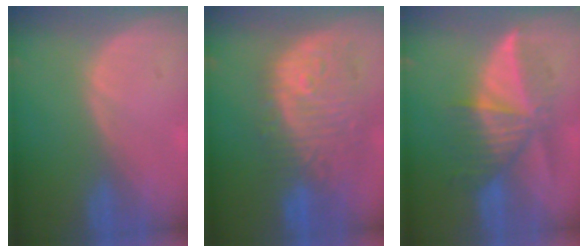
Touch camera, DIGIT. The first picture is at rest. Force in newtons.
{"total": 12.0, "press": 10.8, "slide": 5.3}
{"total": 7.3, "press": 7.2, "slide": 1.2}